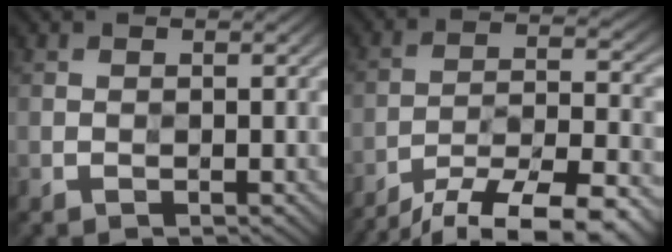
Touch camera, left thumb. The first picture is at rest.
{"total": 14.6, "force": [-11.6, 3.5, 8.2], "torque": [-0.148, -0.016, -0.178]}